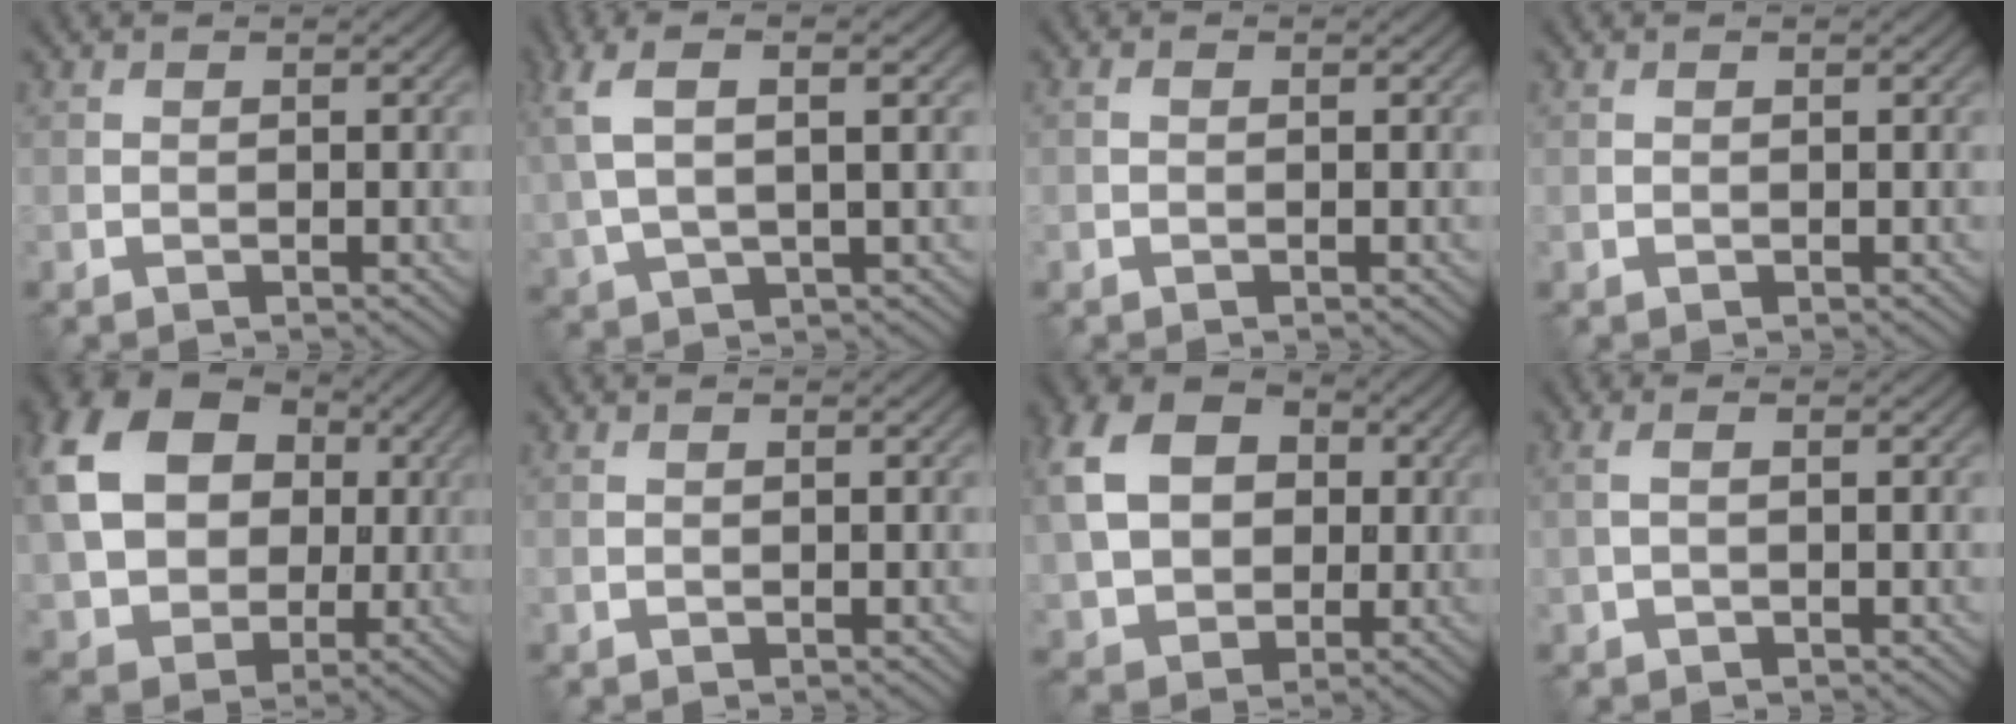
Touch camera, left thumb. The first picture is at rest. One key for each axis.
{"total": 8.1, "fx": 2.7, "fy": 3.0, "fz": 7.0, "tx": -0.172, "ty": 0.007, "tz": 0.052}
{"total": 0.5, "fx": -0.1, "fy": 0.4, "fz": 0.4, "tx": -0.008, "ty": 0.002, "tz": -0.003}
{"total": 0.0}
{"total": 15.1, "fx": 2.4, "fy": 11.8, "fz": 9.1, "tx": -0.232, "ty": 0.008, "tz": 0.047}
{"total": 0.0}
{"total": 11.8, "fx": 1.7, "fy": 9.1, "fz": 7.4, "tx": -0.185, "ty": 0.008, "tz": 0.030}
{"total": 1.4, "fx": 0.1, "fy": 0.4, "fz": 1.4, "tx": -0.034, "ty": 0.005, "tz": -0.001}